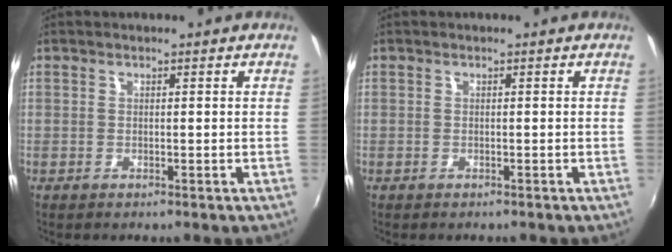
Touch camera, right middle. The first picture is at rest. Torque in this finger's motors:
{"motor_torque": [0.01, -0.06, -0.01, 0.00]}